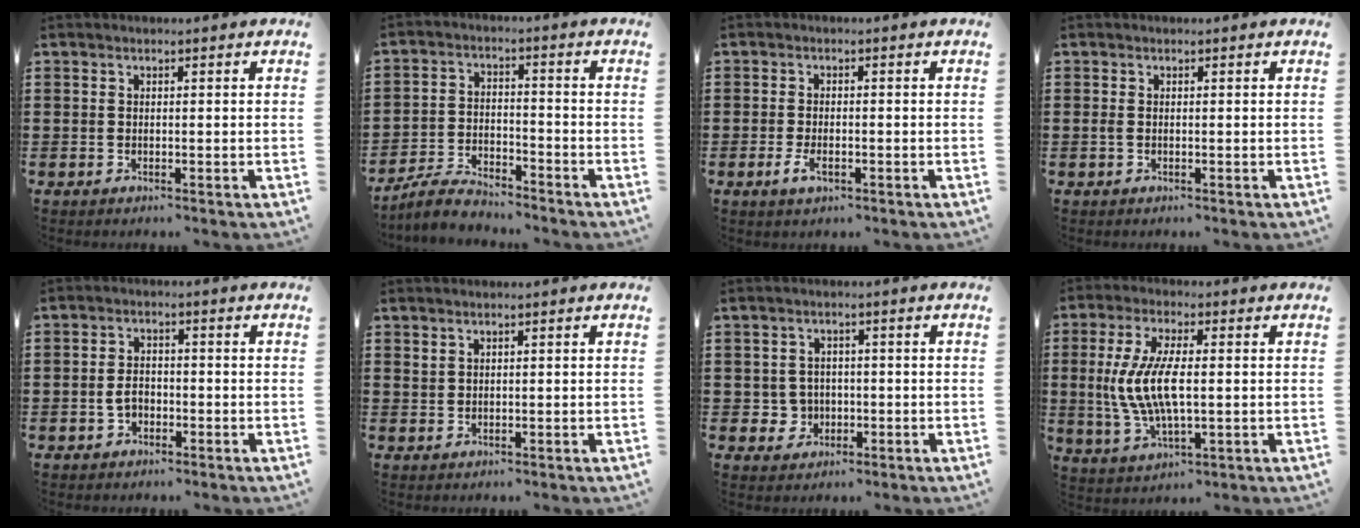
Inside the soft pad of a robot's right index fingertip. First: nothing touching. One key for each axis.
{"total": 5.0, "fx": -4.7, "fy": 1.0, "fz": 1.2, "tx": -0.036, "ty": 0.005, "tz": -0.095}
{"total": 2.3, "fx": -0.9, "fy": 1.0, "fz": 1.9, "tx": -0.041, "ty": -0.004, "tz": -0.019}
{"total": 0.6, "fx": -0.2, "fy": 0.1, "fz": 0.5, "tx": -0.019, "ty": -0.005, "tz": -0.005}
{"total": 2.4, "fx": -0.9, "fy": 1.5, "fz": 1.6, "tx": -0.032, "ty": 0.001, "tz": -0.018}
{"total": 1.0, "fx": 1.0, "fy": 0.3, "fz": 0.1, "tx": -0.005, "ty": -0.001, "tz": 0.020}
{"total": 3.3, "fx": -0.5, "fy": 3.2, "fz": 0.7, "tx": -0.026, "ty": 0.007, "tz": -0.012}
{"total": 9.4, "fx": -0.1, "fy": 3.4, "fz": 8.7, "tx": -0.199, "ty": -0.008, "tz": -0.011}